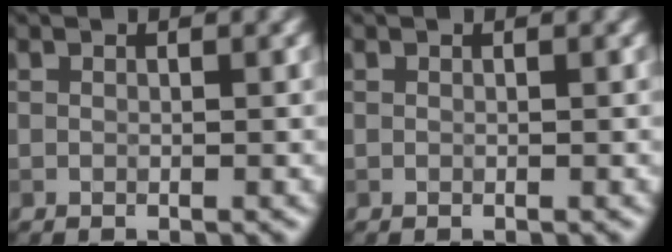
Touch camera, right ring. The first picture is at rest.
{"total": 0.0}